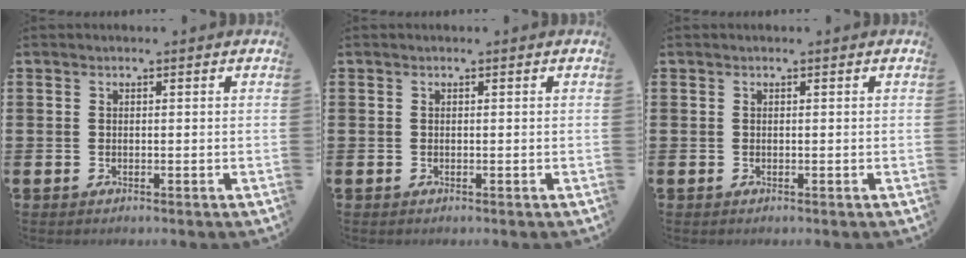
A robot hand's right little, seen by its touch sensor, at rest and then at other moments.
{"total": 0.0}
{"total": 0.0}